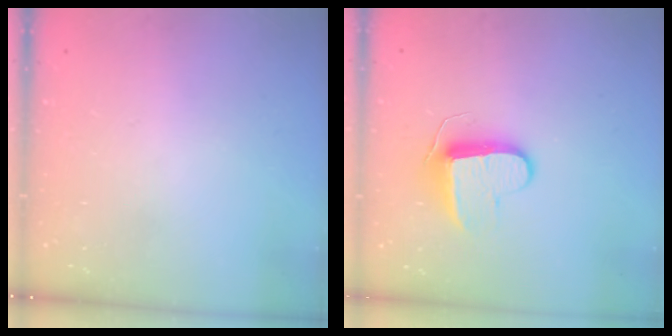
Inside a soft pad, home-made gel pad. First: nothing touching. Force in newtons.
{"total": 9.4, "press": 9.4, "slide": 0.5}